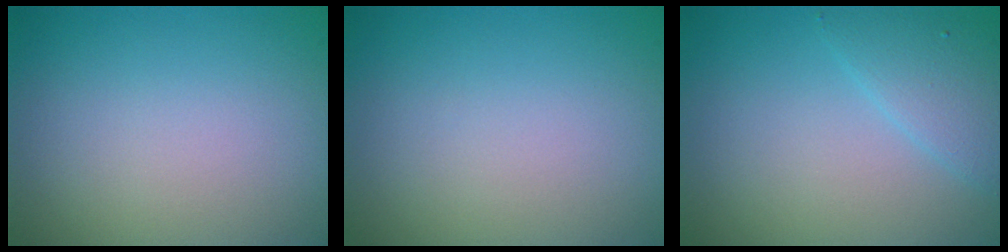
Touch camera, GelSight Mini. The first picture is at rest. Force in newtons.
{"total": 0.0}
{"total": 2.6, "press": 2.6, "slide": 0.1}